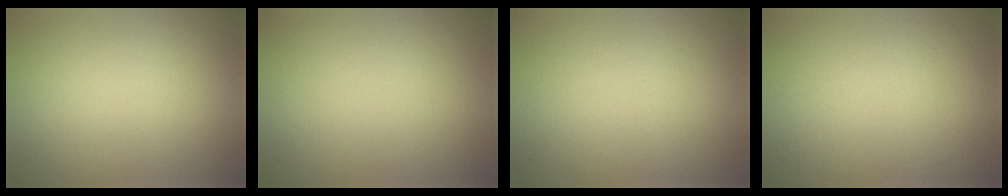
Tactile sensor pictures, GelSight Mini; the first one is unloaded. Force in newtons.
{"total": 0.0}
{"total": 0.0}
{"total": 0.0}